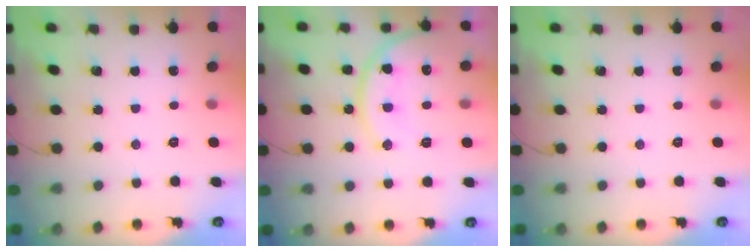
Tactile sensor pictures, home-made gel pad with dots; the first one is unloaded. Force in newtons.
{"total": 14.9, "press": 14.9, "slide": 1.0}
{"total": 0.0}